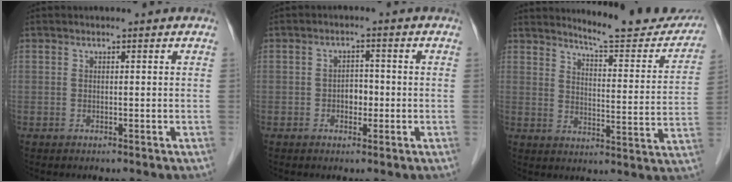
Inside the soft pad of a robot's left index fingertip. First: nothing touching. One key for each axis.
{"total": 2.5, "fx": -0.6, "fy": 1.7, "fz": 1.7, "tx": -0.023, "ty": 0.007, "tz": -0.010}
{"total": 16.1, "fx": 15.2, "fy": 2.0, "fz": 5.1, "tx": -0.058, "ty": -0.059, "tz": 0.182}